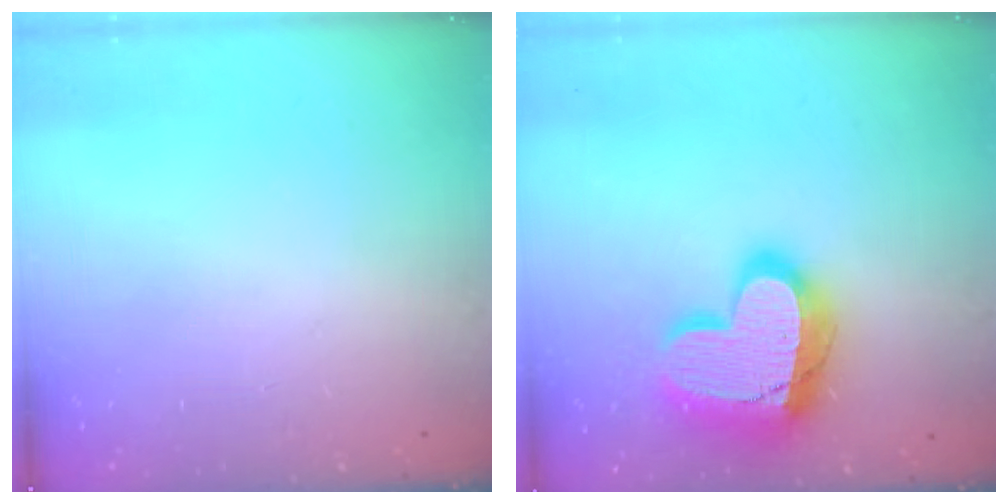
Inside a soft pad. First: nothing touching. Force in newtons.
{"total": 21.4, "press": 21.3, "slide": 1.7}